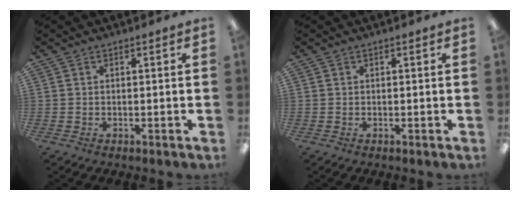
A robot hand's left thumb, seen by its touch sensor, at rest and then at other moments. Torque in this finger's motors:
{"motor_torque": [0.00, 0.00, 0.00, 0.00, 0.00]}